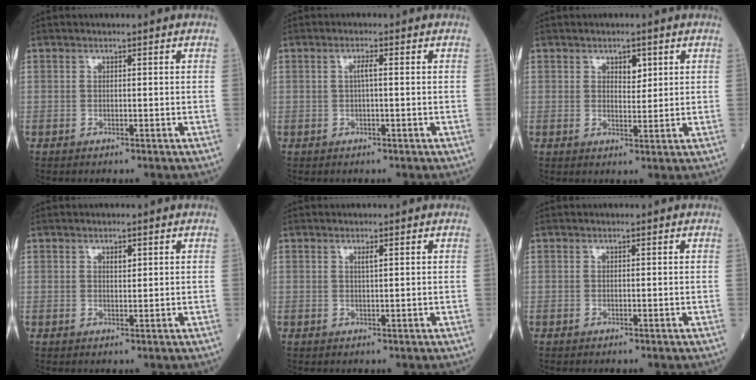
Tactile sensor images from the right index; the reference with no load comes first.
{"total": 1.5, "force": [0.1, 0.1, 1.5], "torque": [-0.031, 0.003, 0.002]}
{"total": 2.6, "force": [1.3, 1.3, 1.8], "torque": [-0.023, -0.002, 0.021]}
{"total": 1.3, "force": [0.7, 0.5, 1.0], "torque": [-0.015, -0.002, 0.010]}
{"total": 1.0, "force": [0.5, 0.0, 0.9], "torque": [-0.019, -0.002, 0.009]}
{"total": 0.0}